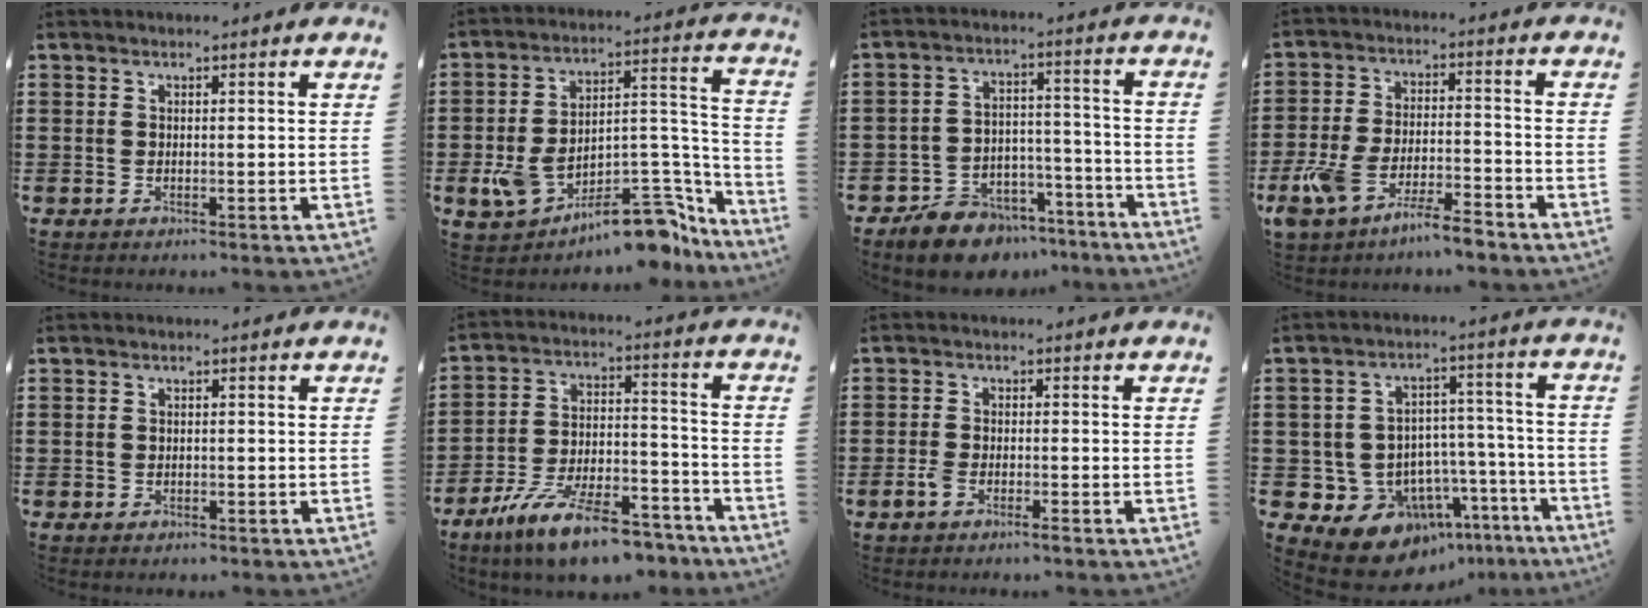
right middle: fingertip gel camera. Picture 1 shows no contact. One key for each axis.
{"total": 13.8, "fx": -9.9, "fy": 4.8, "fz": 8.2, "tx": -0.120, "ty": 0.040, "tz": -0.174}
{"total": 8.2, "fx": -7.7, "fy": 2.7, "fz": 1.1, "tx": -0.017, "ty": 0.037, "tz": -0.146}
{"total": 8.3, "fx": -6.5, "fy": 2.0, "fz": 4.7, "tx": -0.107, "ty": 0.001, "tz": -0.127}
{"total": 0.8, "fx": -0.7, "fy": 0.4, "fz": 0.1, "tx": -0.006, "ty": -0.001, "tz": -0.015}
{"total": 12.8, "fx": -10.5, "fy": 2.4, "fz": 7.0, "tx": -0.129, "ty": 0.032, "tz": -0.199}
{"total": 2.4, "fx": -1.5, "fy": 0.7, "fz": 1.8, "tx": -0.046, "ty": -0.003, "tz": -0.032}
{"total": 11.6, "fx": -9.1, "fy": 6.8, "fz": 2.4, "tx": -0.047, "ty": 0.044, "tz": -0.156}